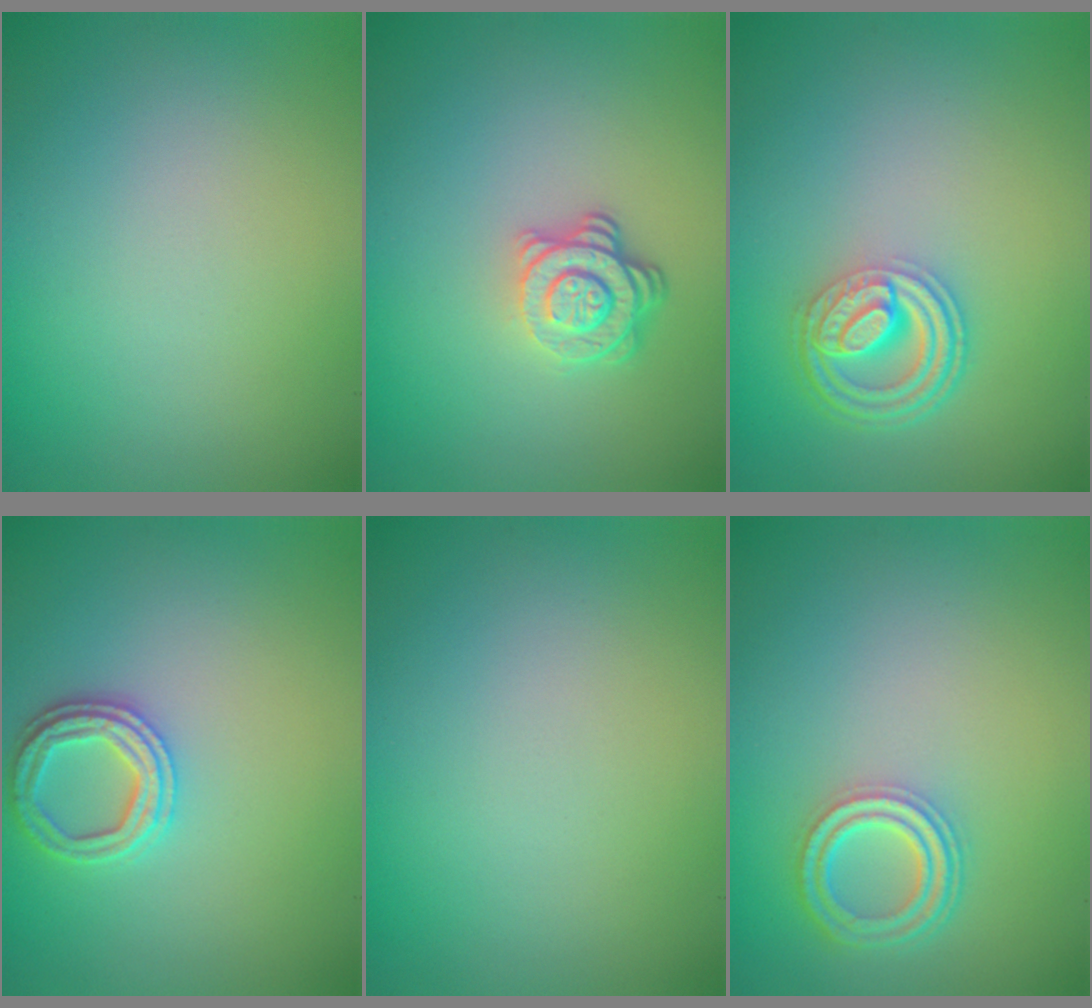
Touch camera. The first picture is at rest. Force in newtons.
{"total": 3.5, "press": 2.8, "slide": 2.2}
{"total": 4.6, "press": 3.5, "slide": 3.0}
{"total": 2.7, "press": 2.7, "slide": 0.5}
{"total": 0.0}
{"total": 3.6, "press": 2.9, "slide": 2.2}